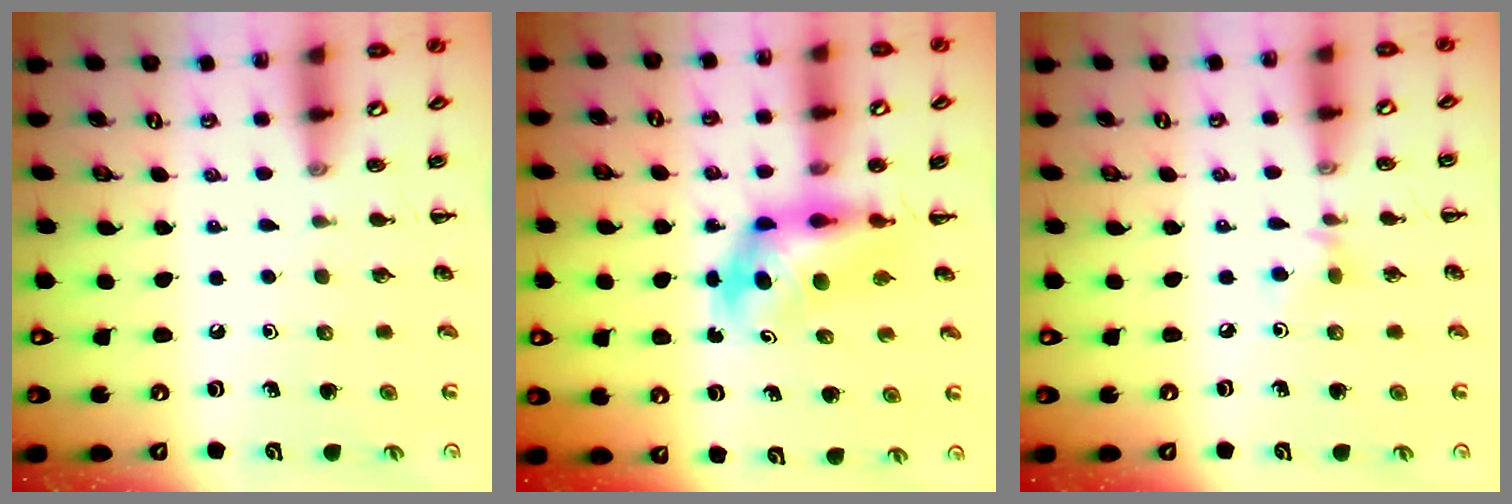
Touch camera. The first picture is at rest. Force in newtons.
{"total": 5.2, "press": 5.1, "slide": 1.0}
{"total": 3.9, "press": 3.7, "slide": 1.4}